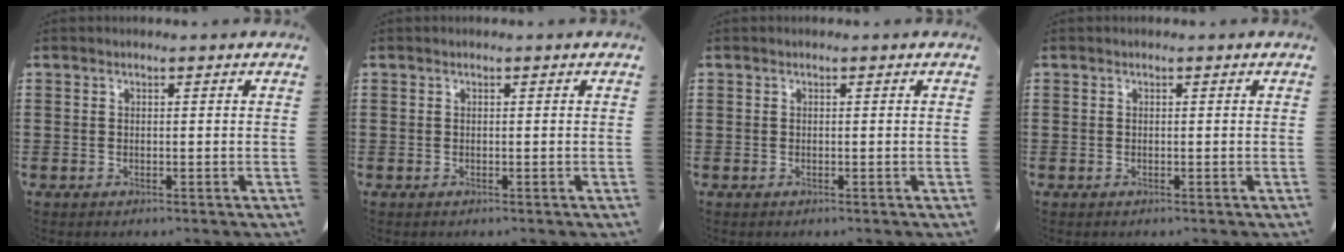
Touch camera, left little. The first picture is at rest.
{"total": 0.0}
{"total": 0.0}
{"total": 0.0}